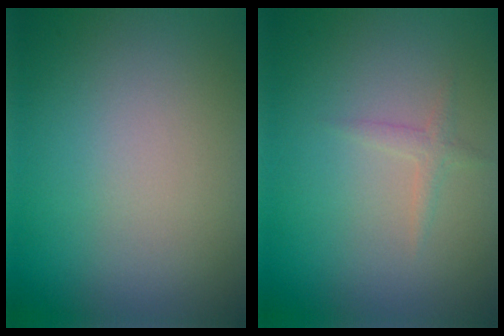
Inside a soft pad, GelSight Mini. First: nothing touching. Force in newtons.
{"total": 1.1, "press": 1.1, "slide": 0.0}